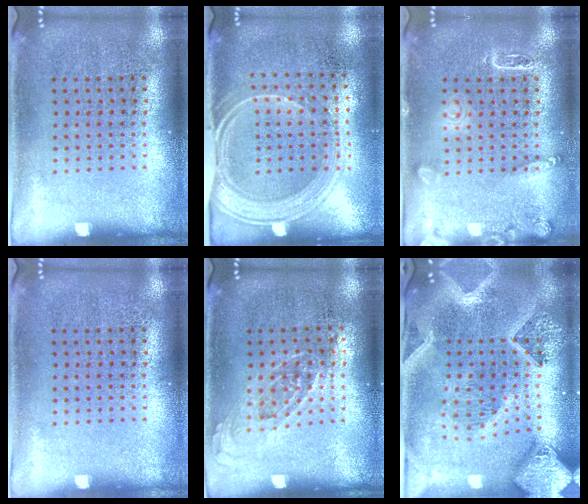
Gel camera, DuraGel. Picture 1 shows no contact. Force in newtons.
{"total": 1.7, "press": 1.4, "slide": 1.0}
{"total": 2.3, "press": 2.2, "slide": 0.3}
{"total": 0.0}
{"total": 0.7, "press": 0.7, "slide": 0.3}
{"total": 3.9, "press": 3.1, "slide": 2.3}